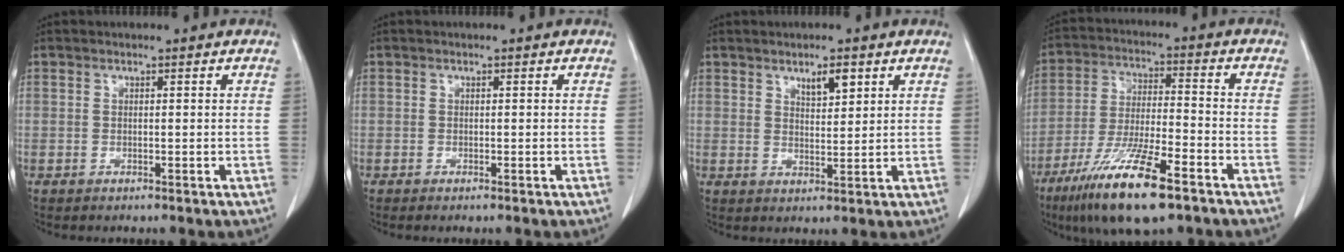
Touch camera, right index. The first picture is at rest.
{"total": 0.5, "force": [-0.4, 0.0, 0.4], "torque": [-0.009, -0.001, -0.006]}
{"total": 3.7, "force": [2.2, 1.2, 2.7], "torque": [-0.045, -0.003, 0.039]}
{"total": 15.0, "force": [-9.3, 2.2, 11.6], "torque": [-0.229, -0.033, -0.167]}